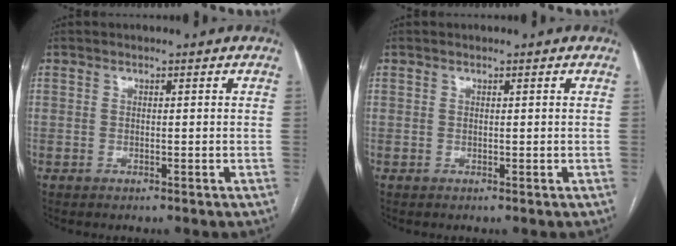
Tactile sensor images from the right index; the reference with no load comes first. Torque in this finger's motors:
{"motor_torque": [0.15, 0.06, 0.00, 0.01]}